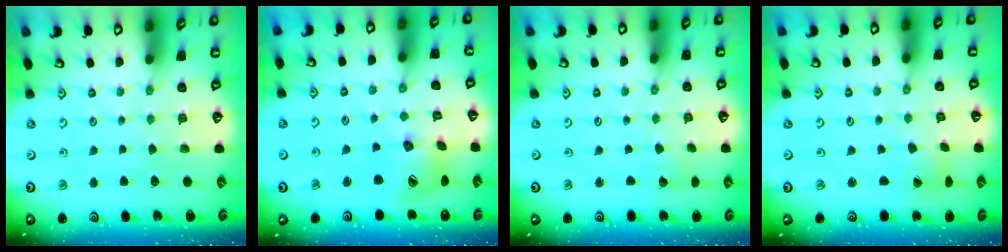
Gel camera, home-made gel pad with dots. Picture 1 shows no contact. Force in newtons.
{"total": 15.2, "press": 15.0, "slide": 2.3}
{"total": 3.4, "press": 3.3, "slide": 0.6}
{"total": 1.9, "press": 1.9, "slide": 0.2}